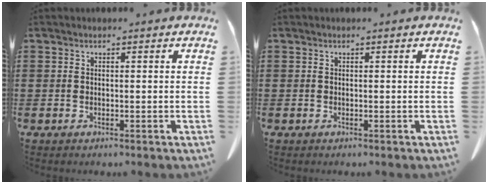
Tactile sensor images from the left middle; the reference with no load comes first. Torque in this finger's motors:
{"motor_torque": [-0.01, 0.01, 0.00, -0.01]}